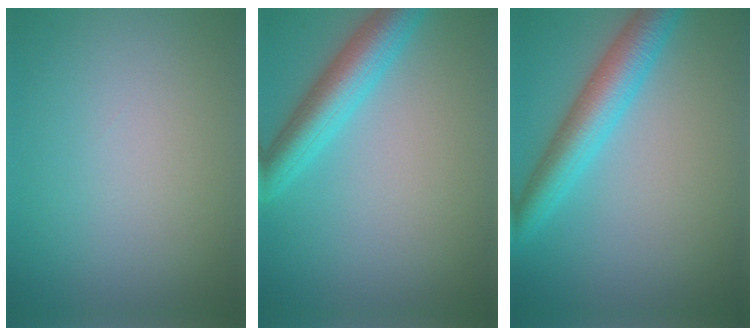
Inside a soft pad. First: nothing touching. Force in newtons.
{"total": 5.0, "press": 5.0, "slide": 0.2}
{"total": 5.3, "press": 5.3, "slide": 0.1}